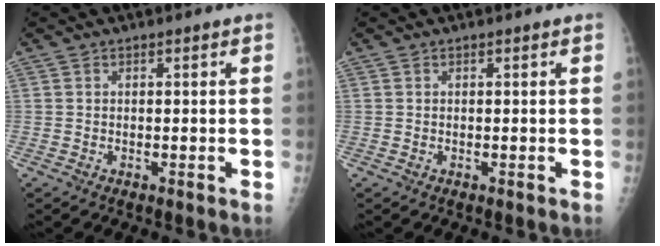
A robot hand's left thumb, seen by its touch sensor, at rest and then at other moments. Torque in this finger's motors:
{"motor_torque": [-0.28, 0.12, 0.09, 0.05, -0.01]}